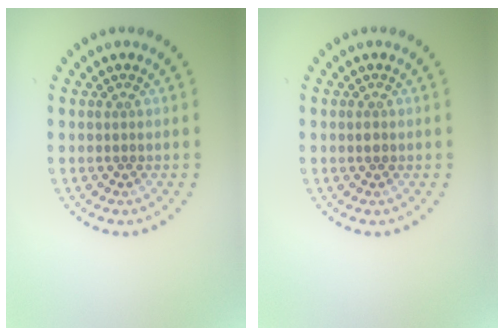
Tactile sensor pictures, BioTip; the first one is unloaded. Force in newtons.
{"total": 0.8, "press": 0.8, "slide": 0.1}